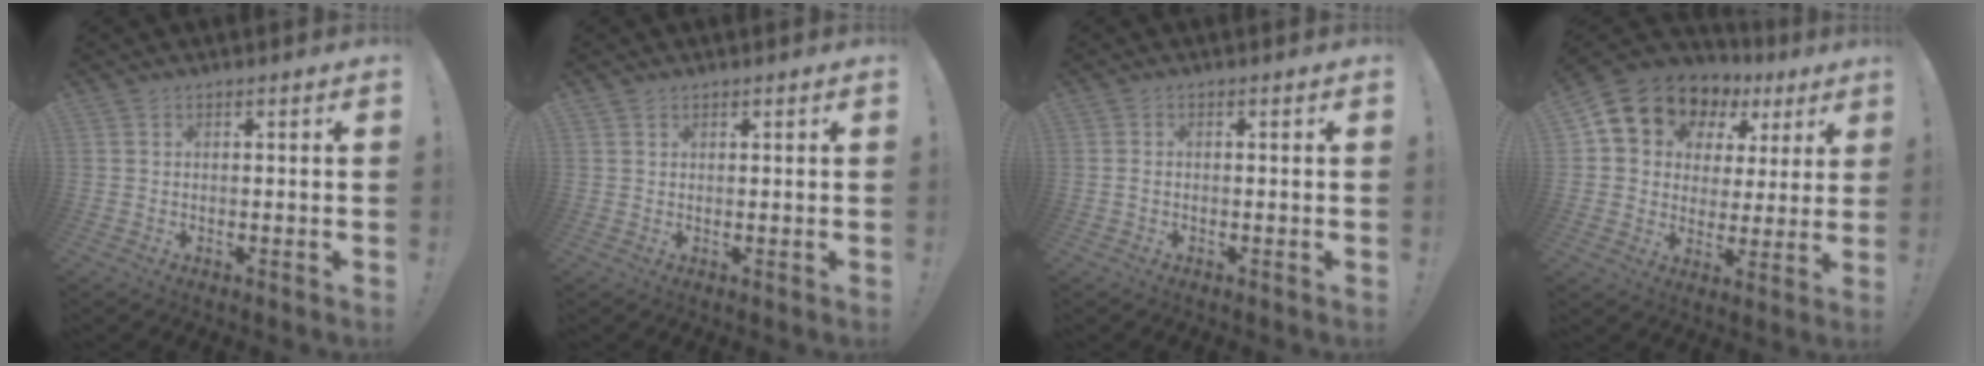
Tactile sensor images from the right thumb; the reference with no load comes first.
{"total": 1.1, "force": [0.9, 0.6, 0.1], "torque": [0.006, -0.004, 0.016]}
{"total": 0.7, "force": [-0.1, 0.3, 0.7], "torque": [-0.018, 0.004, -0.001]}
{"total": 10.8, "force": [6.7, 7.8, 3.4], "torque": [-0.063, -0.048, 0.128]}